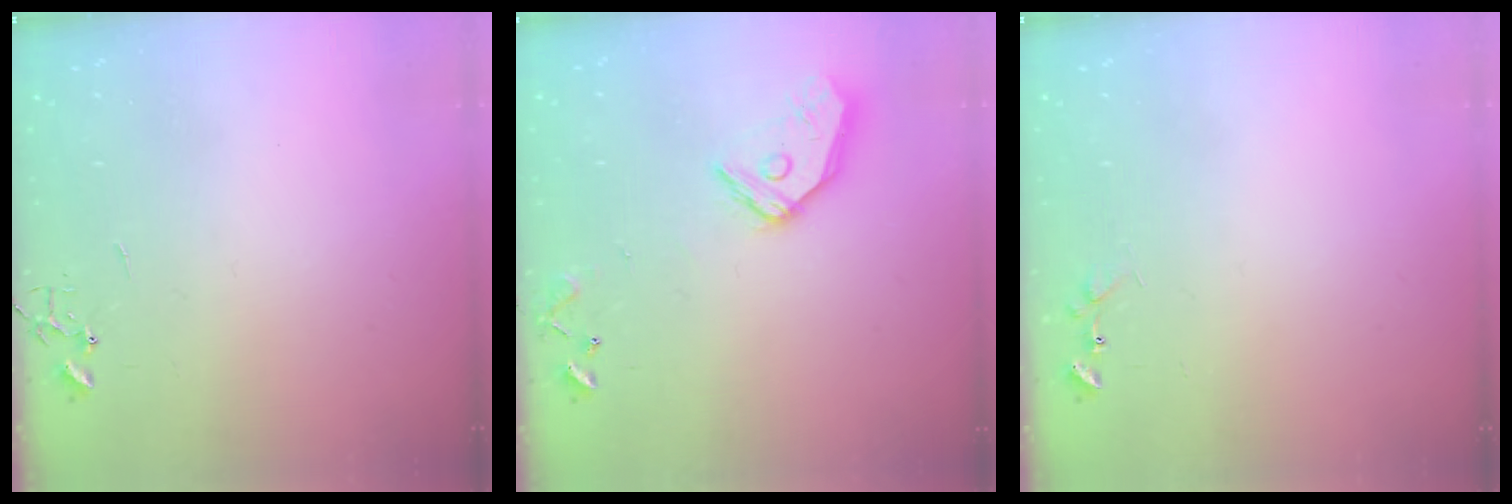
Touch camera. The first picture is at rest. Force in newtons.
{"total": 12.2, "press": 12.2, "slide": 1.1}
{"total": 7.1, "press": 7.0, "slide": 0.5}